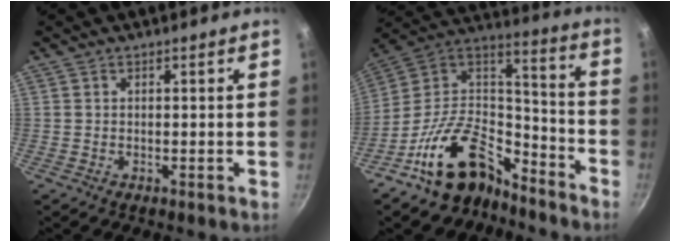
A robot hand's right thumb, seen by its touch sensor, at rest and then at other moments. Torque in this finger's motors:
{"motor_torque": [1.00, -0.32, 1.35, -1.41, 0.41]}